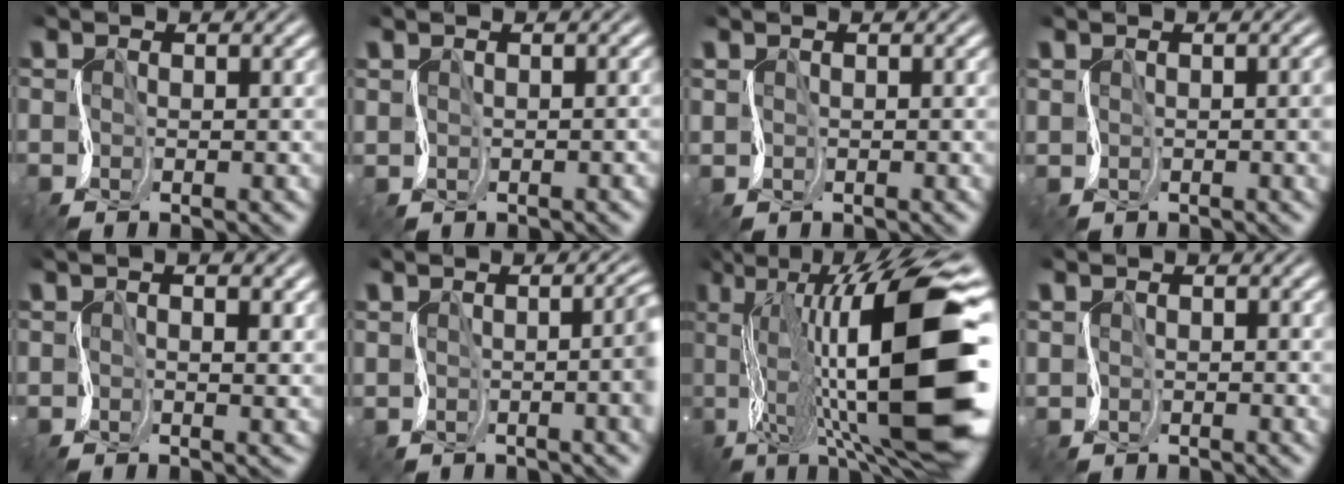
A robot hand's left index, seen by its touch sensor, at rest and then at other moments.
{"total": 0.8, "force": [-0.3, 0.3, -0.7], "torque": [0.008, 0.013, 0.007]}
{"total": 1.2, "force": [0.5, -0.3, -1.0], "torque": [0.013, 0.002, 0.015]}
{"total": 0.9, "force": [0.5, 0.4, 0.6], "torque": [-0.003, 0.002, 0.010]}
{"total": 2.2, "force": [1.5, 0.3, 1.6], "torque": [-0.031, 0.007, 0.022]}
{"total": 3.4, "force": [0.6, 0.9, 3.3], "torque": [-0.027, -0.001, 0.016]}
{"total": 16.4, "force": [2.0, 6.1, 15.1], "torque": [-0.270, 0.026, 0.032]}
{"total": 1.2, "force": [0.8, -0.3, -0.9], "torque": [0.004, -0.002, 0.019]}